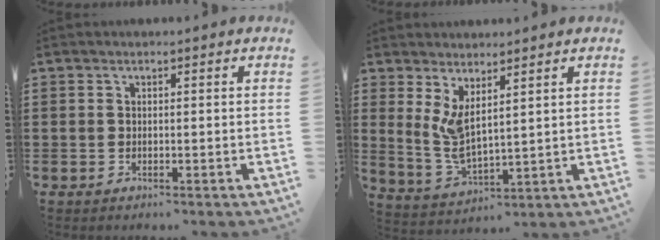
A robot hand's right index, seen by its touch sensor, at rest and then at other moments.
{"total": 5.3, "force": [2.3, 1.9, 4.4], "torque": [-0.112, -0.021, 0.038]}